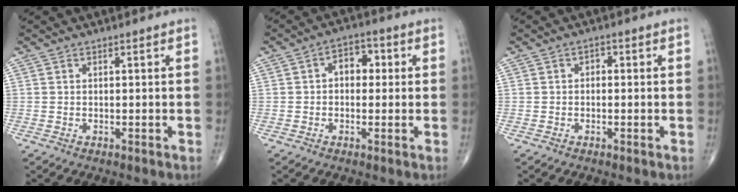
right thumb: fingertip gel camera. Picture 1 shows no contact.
{"total": 5.3, "force": [0.6, 3.6, 3.8], "torque": [-0.033, 0.015, 0.000]}
{"total": 1.0, "force": [0.0, 0.7, 0.7], "torque": [-0.003, 0.003, -0.006]}